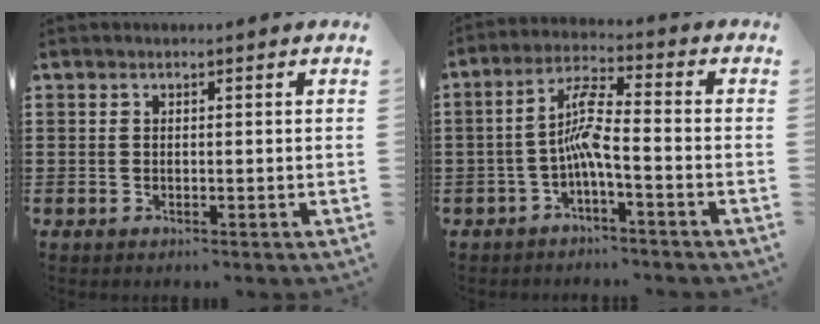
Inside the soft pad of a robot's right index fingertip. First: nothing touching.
{"total": 6.7, "force": [-1.9, 1.2, 6.3], "torque": [-0.129, 0.004, -0.038]}